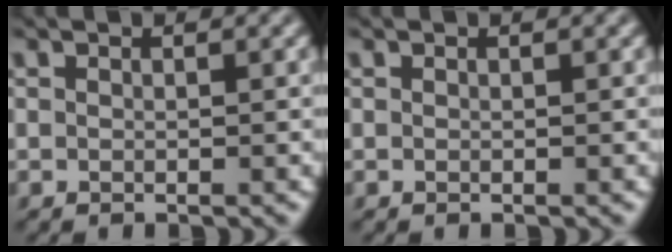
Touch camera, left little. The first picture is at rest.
{"total": 0.0}